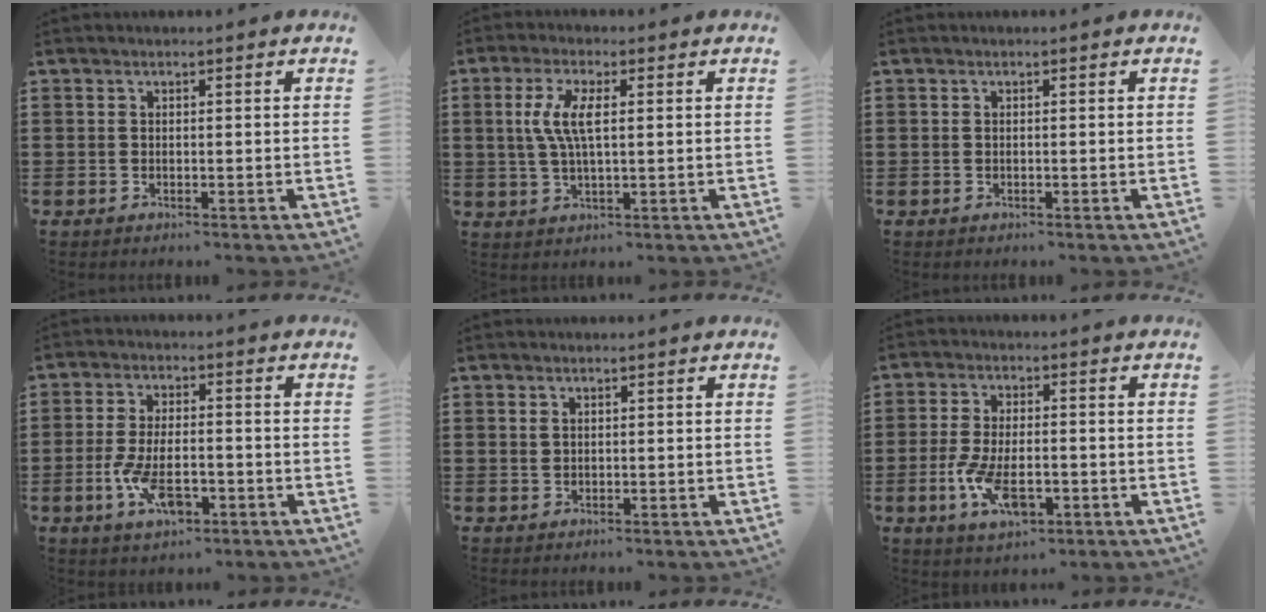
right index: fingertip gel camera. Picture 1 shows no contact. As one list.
[{"total": 5.9, "force": [1.0, 2.0, 5.5], "torque": [-0.124, 0.002, 0.010]}, {"total": 0.0}, {"total": 7.1, "force": [-2.7, 3.1, 5.7], "torque": [-0.122, -0.001, -0.050]}, {"total": 0.8, "force": [0.4, 0.6, 0.3], "torque": [-0.009, 0.004, 0.008]}, {"total": 7.2, "force": [-2.4, 3.3, 5.9], "torque": [-0.125, -0.002, -0.045]}]